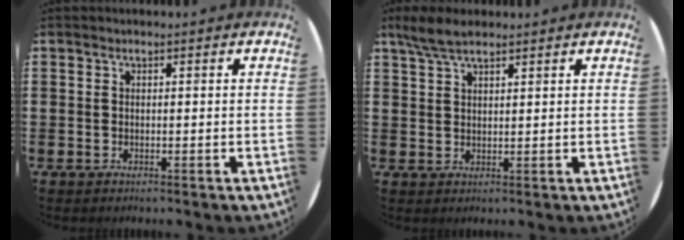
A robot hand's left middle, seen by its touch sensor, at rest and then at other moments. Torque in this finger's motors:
{"motor_torque": [0.59, -0.51, 0.07, 0.02]}